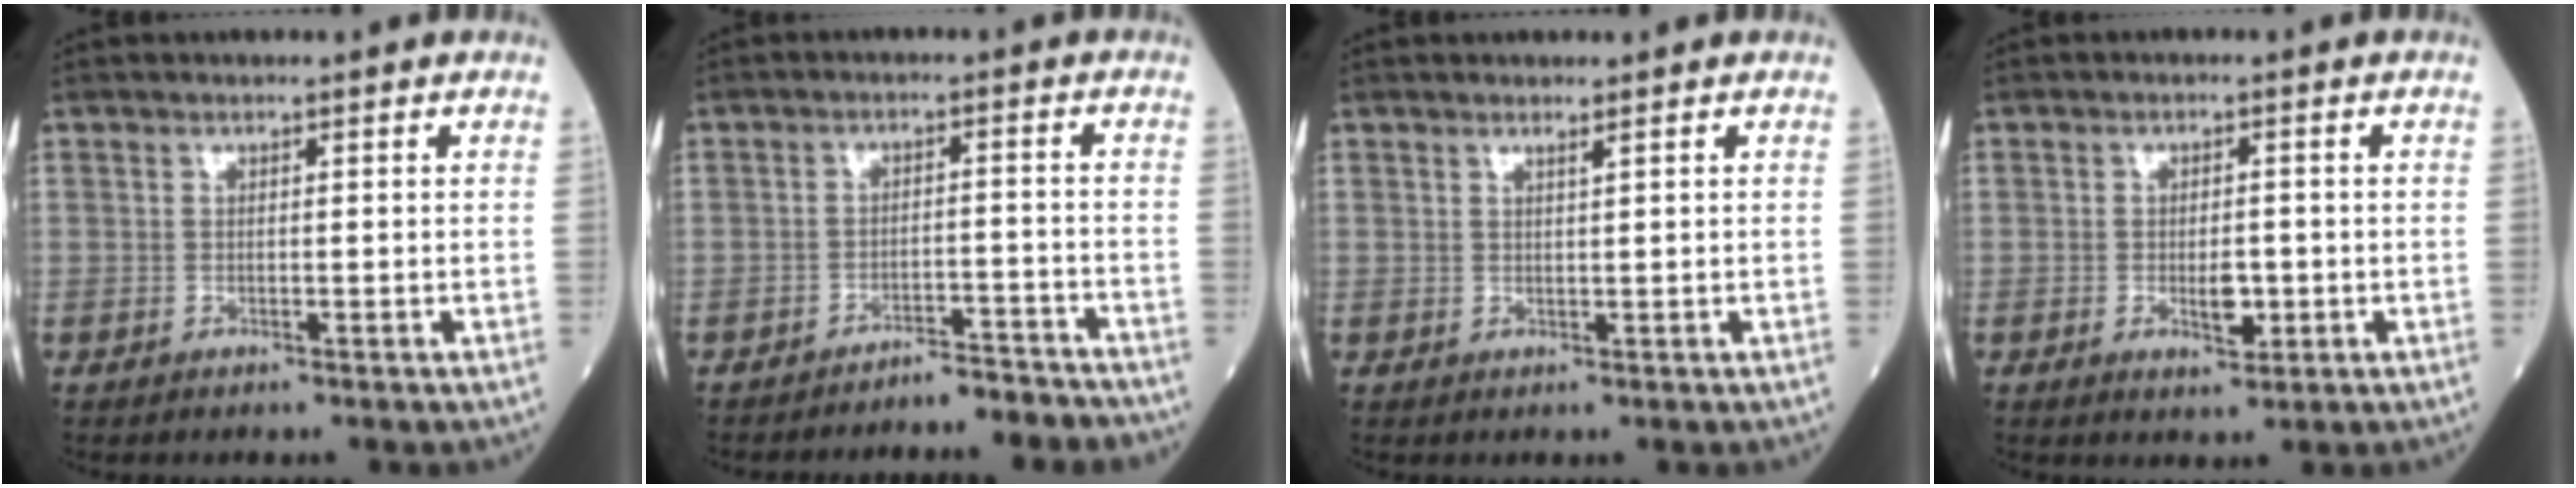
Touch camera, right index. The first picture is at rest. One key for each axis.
{"total": 4.5, "fx": -4.2, "fy": 1.2, "fz": 1.0, "tx": -0.008, "ty": 0.001, "tz": -0.057}
{"total": 0.8, "fx": 0.6, "fy": -0.2, "fz": 0.4, "tx": -0.016, "ty": -0.008, "tz": 0.014}
{"total": 3.5, "fx": -0.9, "fy": 1.4, "fz": 3.0, "tx": -0.048, "ty": -0.001, "tz": -0.010}